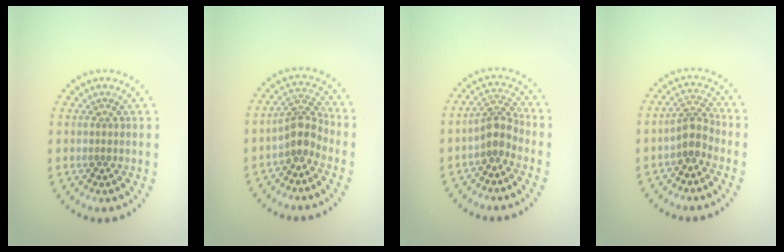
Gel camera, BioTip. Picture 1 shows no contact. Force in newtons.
{"total": 3.0, "press": 2.3, "slide": 1.9}
{"total": 2.8, "press": 2.1, "slide": 1.9}
{"total": 2.5, "press": 1.9, "slide": 1.6}